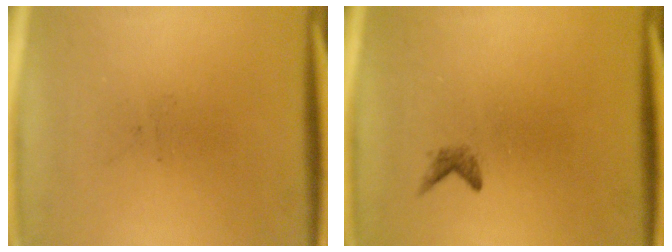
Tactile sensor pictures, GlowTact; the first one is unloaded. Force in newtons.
{"total": 0.9}